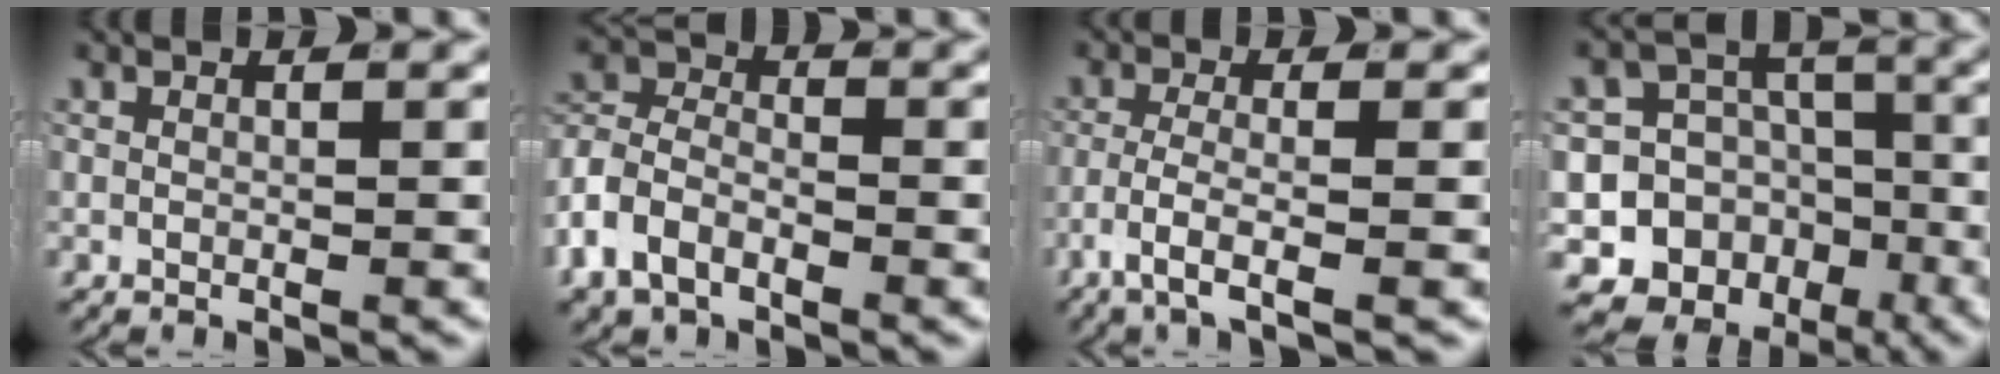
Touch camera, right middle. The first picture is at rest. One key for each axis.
{"total": 5.9, "fx": -1.7, "fy": 4.5, "fz": 3.4, "tx": -0.074, "ty": -0.013, "tz": -0.033}
{"total": 4.0, "fx": -2.0, "fy": 0.8, "fz": 3.4, "tx": -0.076, "ty": -0.015, "tz": -0.034}
{"total": 20.3, "fx": -9.0, "fy": 16.7, "fz": 7.3, "tx": -0.175, "ty": -0.101, "tz": -0.137}